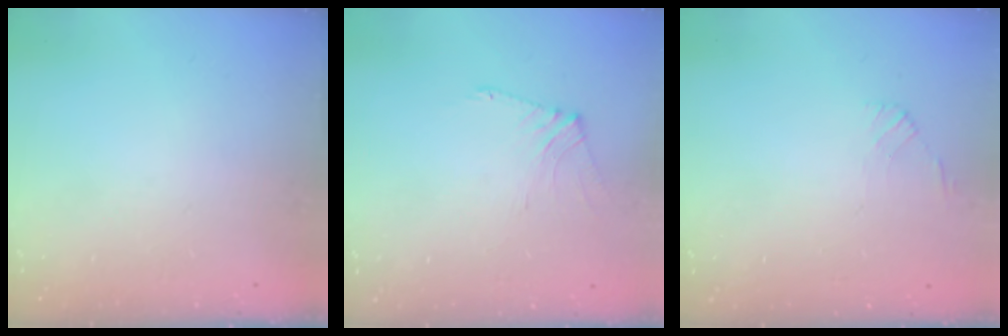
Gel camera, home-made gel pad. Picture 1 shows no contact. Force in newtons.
{"total": 2.2, "press": 2.1, "slide": 0.4}
{"total": 1.4, "press": 1.3, "slide": 0.4}